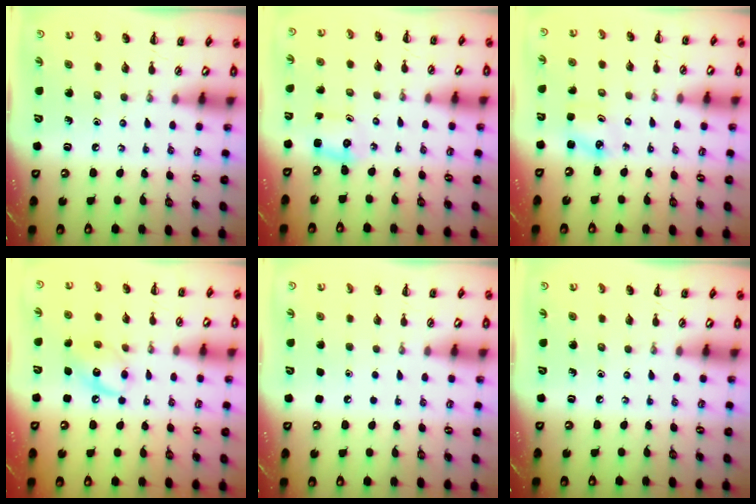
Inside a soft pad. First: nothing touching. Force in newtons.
{"total": 2.4, "press": 2.4, "slide": 0.6}
{"total": 2.9, "press": 2.9, "slide": 0.6}
{"total": 10.7, "press": 10.6, "slide": 0.7}
{"total": 1.7, "press": 1.7, "slide": 0.1}
{"total": 0.0}